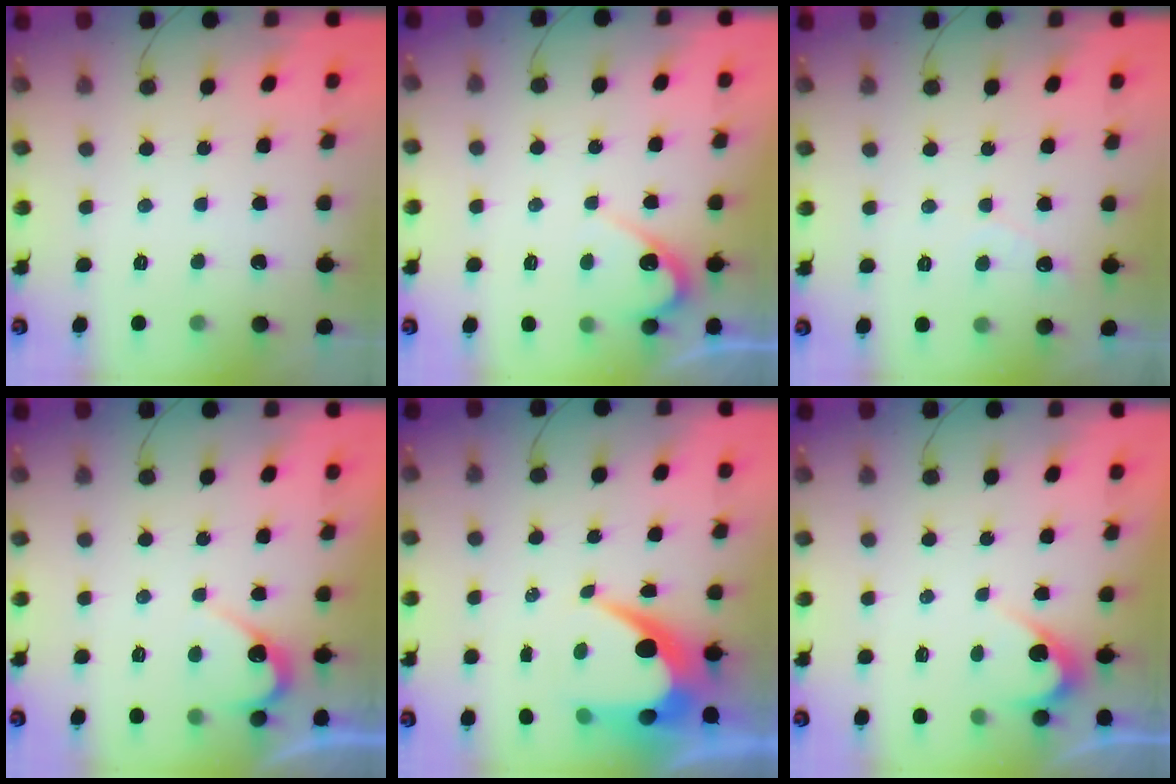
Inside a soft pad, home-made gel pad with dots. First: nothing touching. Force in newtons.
{"total": 4.9, "press": 4.9, "slide": 0.4}
{"total": 2.9, "press": 2.9, "slide": 0.3}
{"total": 5.4, "press": 5.4, "slide": 0.3}
{"total": 8.2, "press": 8.2, "slide": 0.5}
{"total": 3.2, "press": 3.2, "slide": 0.3}